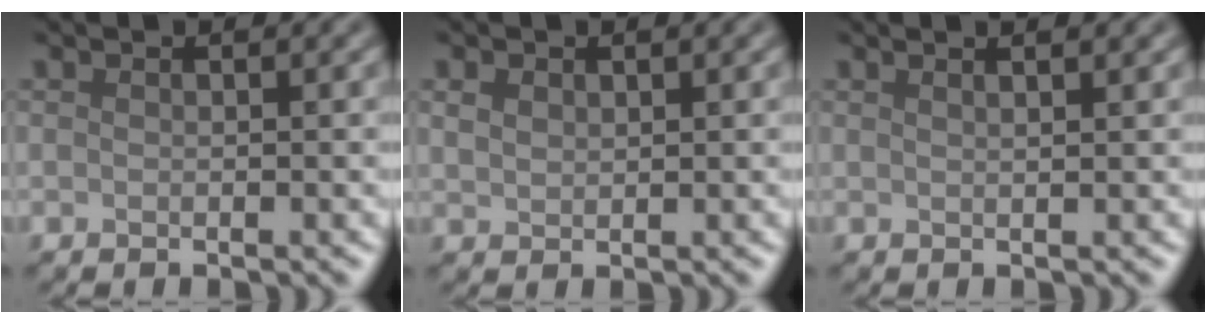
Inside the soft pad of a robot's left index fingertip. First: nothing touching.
{"total": 1.3, "force": [0.8, 0.9, 0.6], "torque": [-0.013, 0.002, 0.016]}
{"total": 3.3, "force": [2.0, 1.5, 2.2], "torque": [-0.001, 0.018, -0.009]}